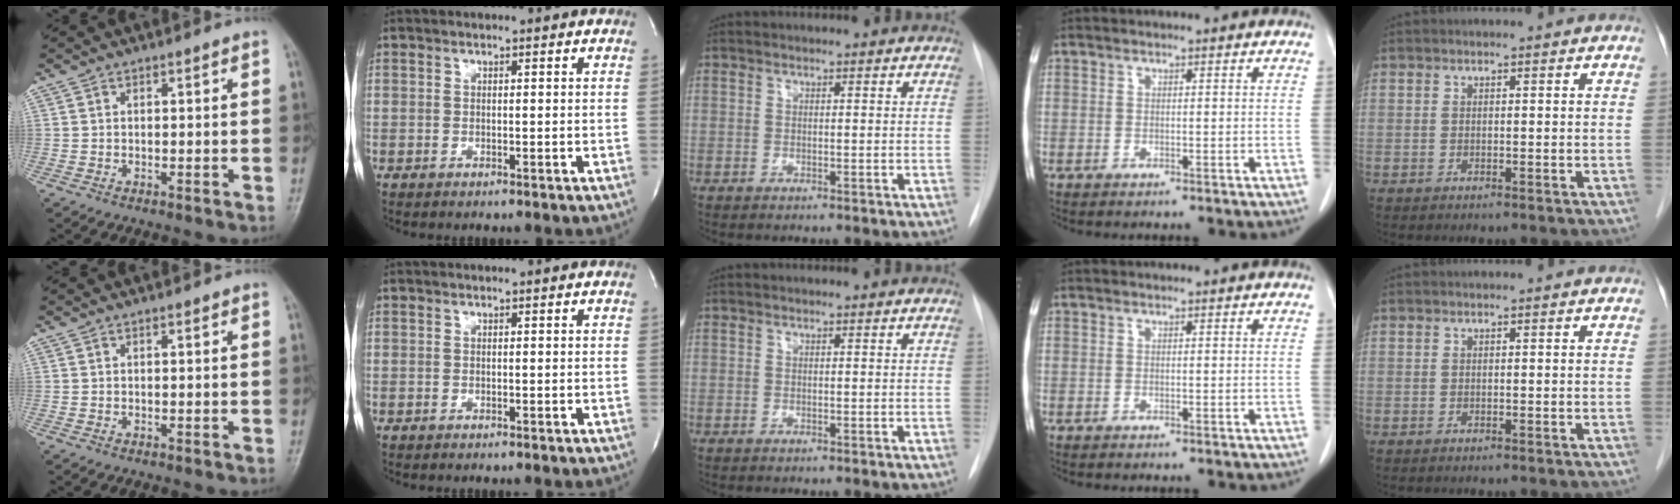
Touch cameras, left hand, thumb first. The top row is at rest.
{}